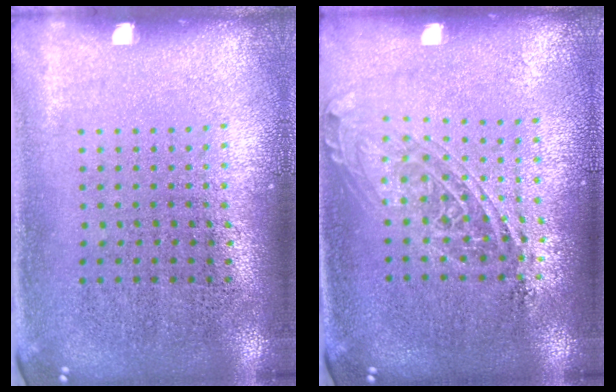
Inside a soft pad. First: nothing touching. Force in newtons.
{"total": 1.6, "press": 1.3, "slide": 0.8}